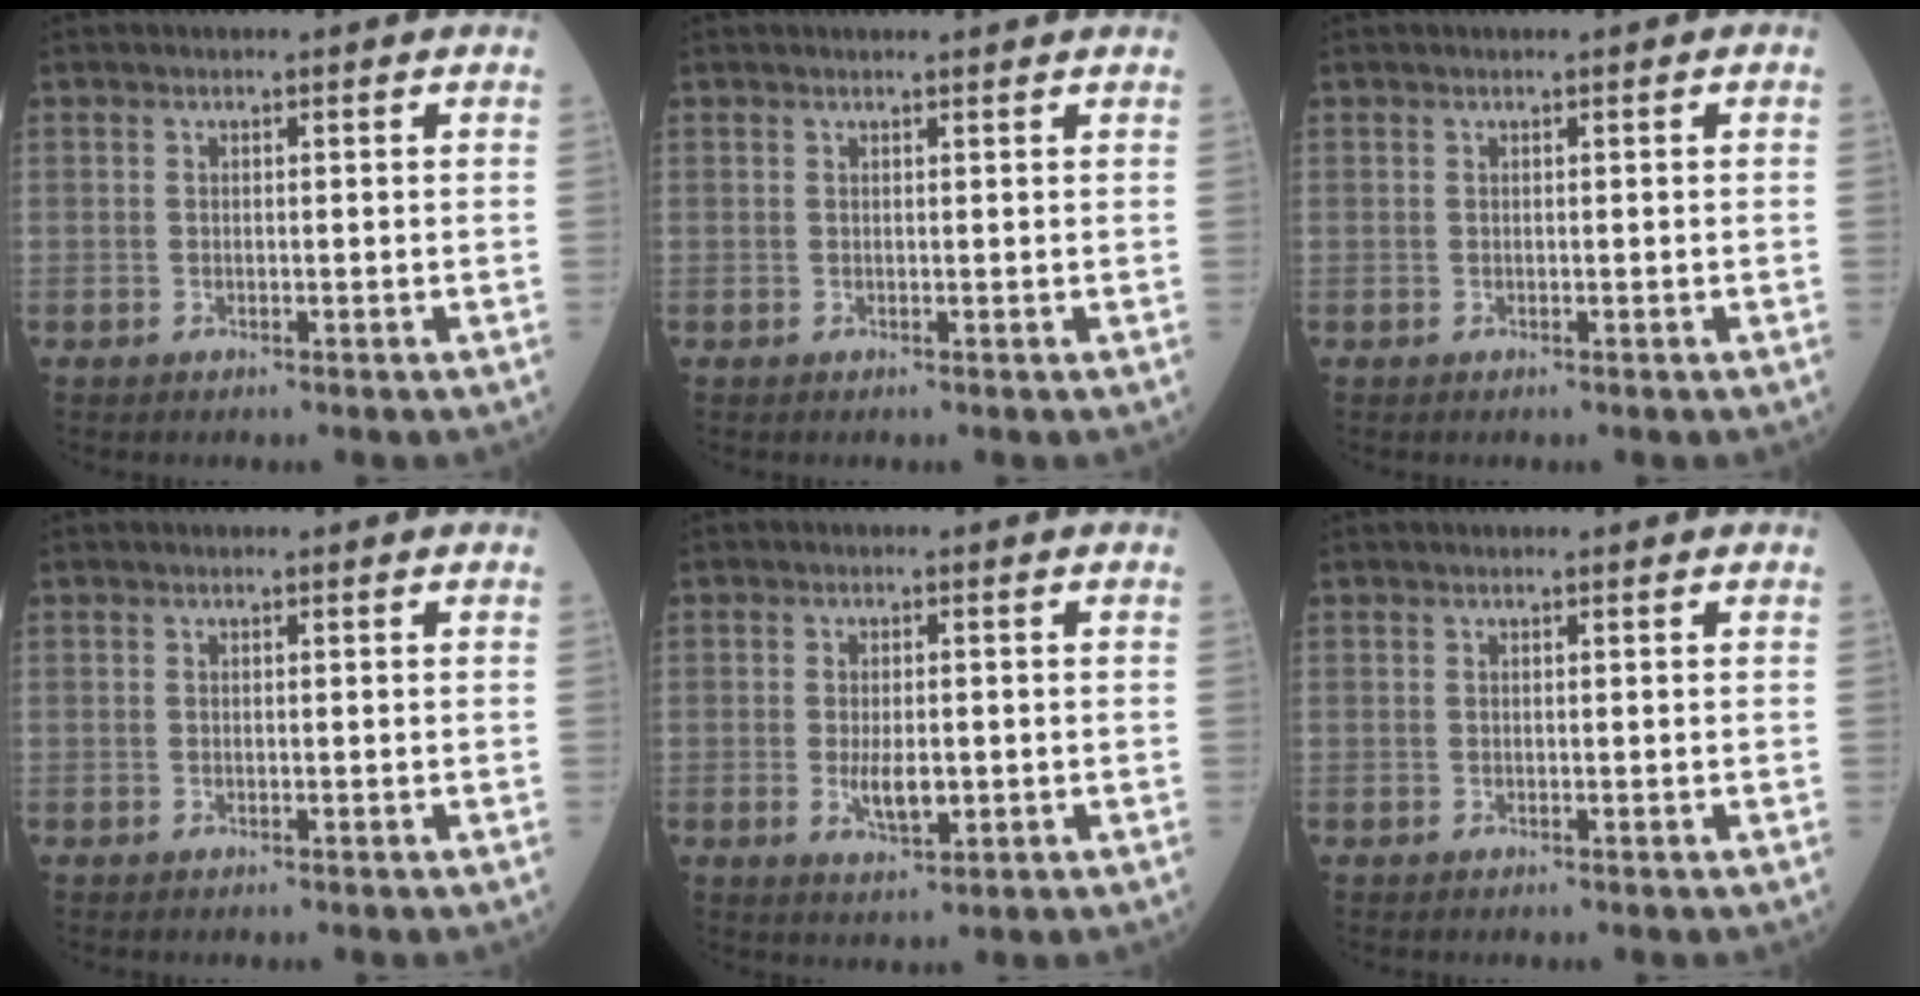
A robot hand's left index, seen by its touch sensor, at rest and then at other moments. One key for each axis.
{"total": 2.2, "fx": 2.2, "fy": -0.2, "fz": 0.5, "tx": -0.006, "ty": 0.008, "tz": 0.025}
{"total": 1.7, "fx": -1.6, "fy": -0.2, "fz": -0.6, "tx": 0.012, "ty": -0.003, "tz": -0.022}
{"total": 0.0}
{"total": 4.4, "fx": -0.8, "fy": 1.7, "fz": 4.0, "tx": -0.077, "ty": -0.007, "tz": -0.009}
{"total": 1.5, "fx": -1.4, "fy": -0.2, "fz": -0.6, "tx": 0.011, "ty": -0.001, "tz": -0.020}